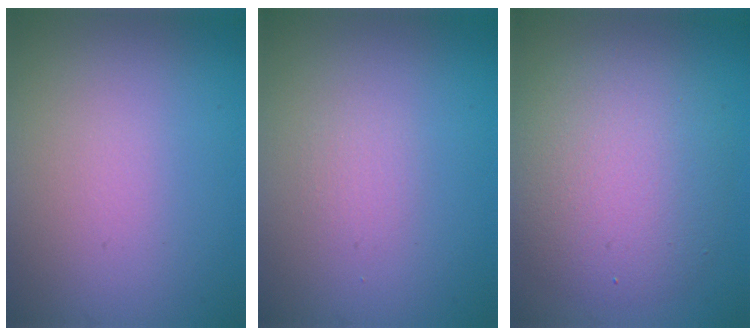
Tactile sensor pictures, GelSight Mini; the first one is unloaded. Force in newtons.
{"total": 0.7, "press": 0.7, "slide": 0.1}
{"total": 6.5, "press": 6.5, "slide": 0.6}